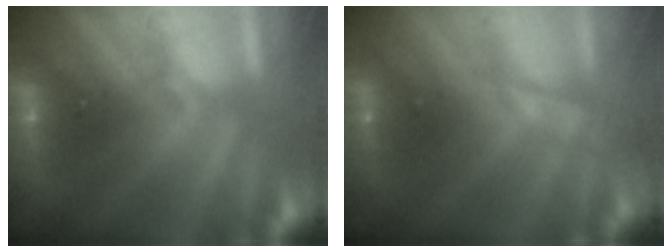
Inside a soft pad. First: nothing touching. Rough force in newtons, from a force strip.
{"total": 2.8}